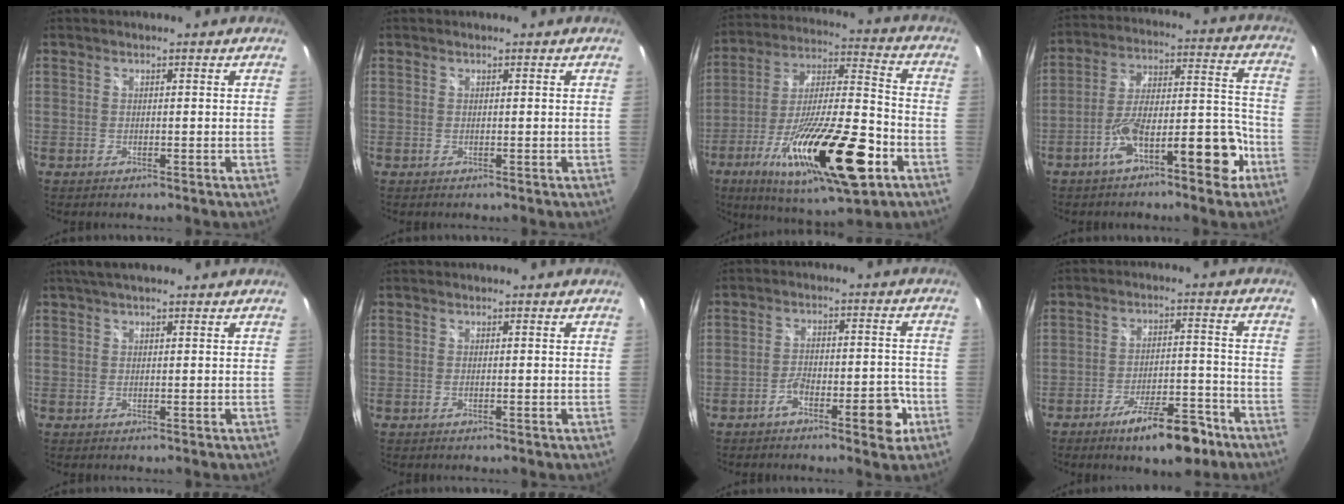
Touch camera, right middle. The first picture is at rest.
{"total": 0.0}
{"total": 26.7, "force": [-11.6, 6.8, 23.1], "torque": [-0.408, -0.041, -0.187]}
{"total": 14.1, "force": [-7.7, 3.8, 11.2], "torque": [-0.177, 0.025, -0.118]}
{"total": 3.9, "force": [2.8, 1.0, 2.5], "torque": [-0.041, 0.014, 0.041]}
{"total": 0.6, "force": [-0.3, 0.1, 0.5], "torque": [-0.006, 0.000, -0.007]}
{"total": 7.7, "force": [-4.4, 2.3, 5.9], "torque": [-0.100, 0.003, -0.062]}
{"total": 11.4, "force": [-8.0, 3.4, 7.5], "torque": [-0.128, 0.006, -0.114]}